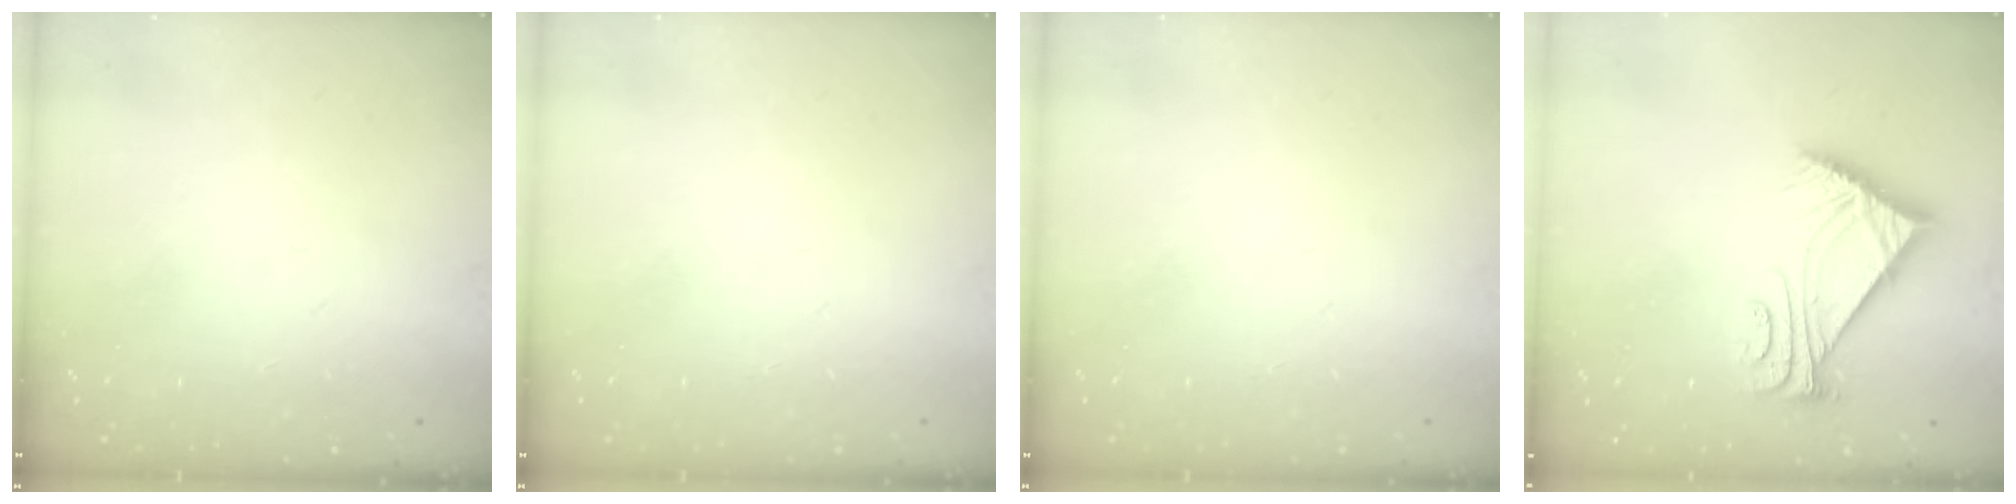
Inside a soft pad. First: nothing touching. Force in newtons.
{"total": 0.0}
{"total": 0.0}
{"total": 9.8, "press": 9.7, "slide": 0.9}